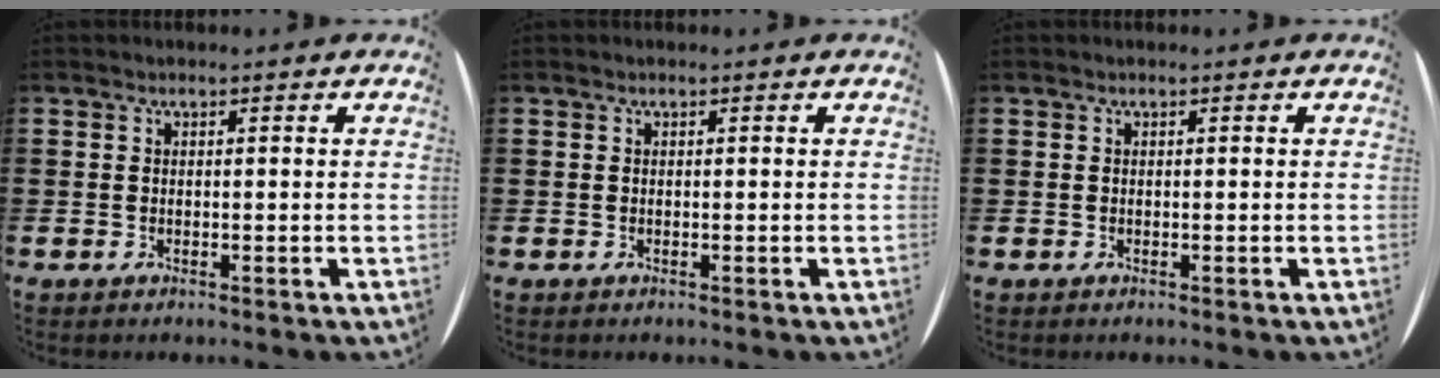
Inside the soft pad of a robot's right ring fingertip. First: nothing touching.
{"total": 0.0}
{"total": 0.0}